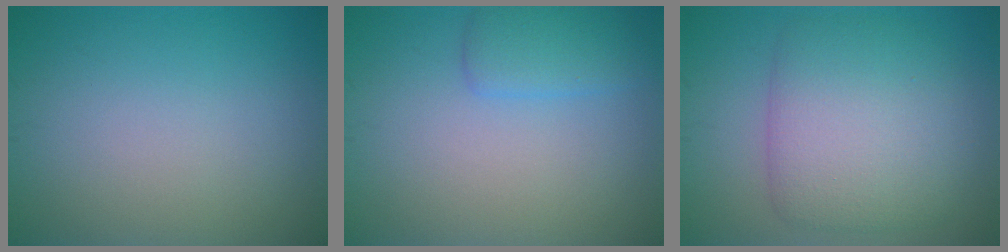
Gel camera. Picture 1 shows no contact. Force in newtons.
{"total": 2.4, "press": 2.4, "slide": 0.1}
{"total": 7.2, "press": 7.1, "slide": 0.2}